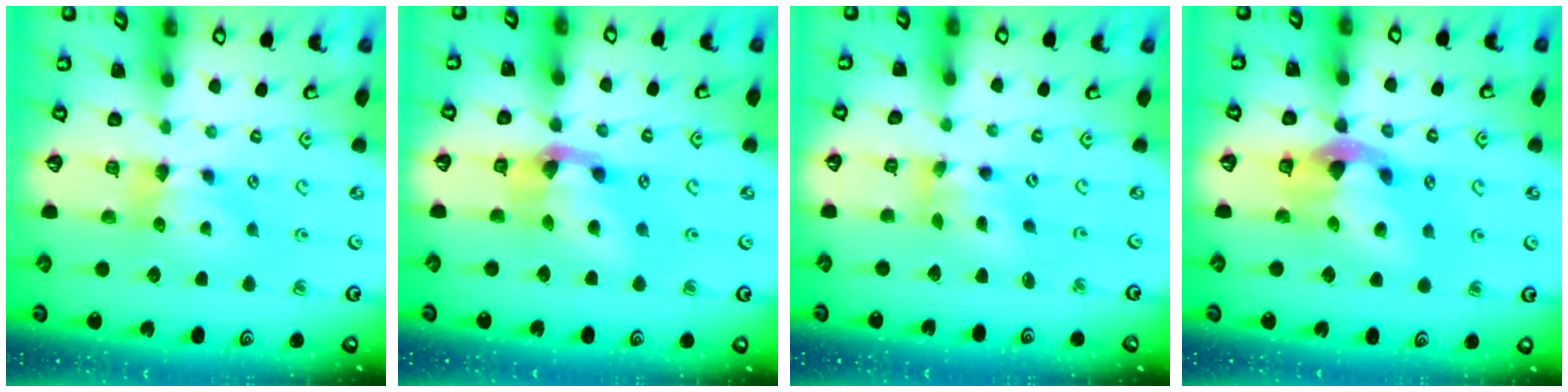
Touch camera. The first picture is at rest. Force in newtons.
{"total": 5.5, "press": 5.1, "slide": 2.1}
{"total": 5.6, "press": 4.9, "slide": 2.7}
{"total": 7.7, "press": 7.3, "slide": 2.5}